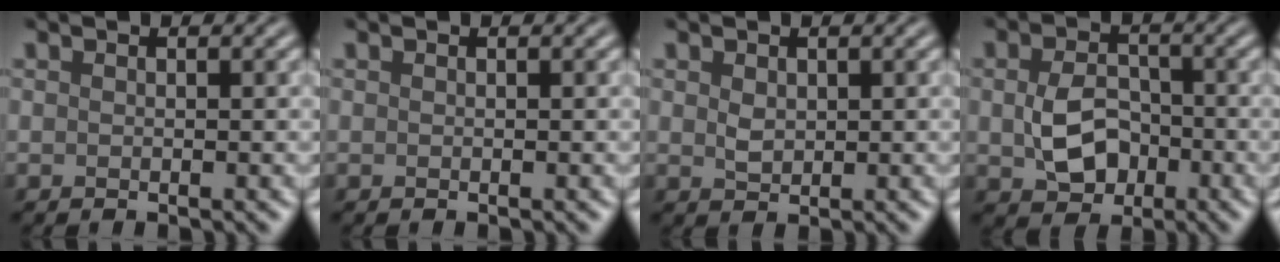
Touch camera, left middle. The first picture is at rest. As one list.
[{"total": 0.0}, {"total": 1.4, "force": [0.4, 1.0, 0.9], "torque": [-0.018, -0.001, 0.011]}, {"total": 4.7, "force": [-0.7, 3.5, 3.1], "torque": [-0.063, -0.007, -0.010]}]